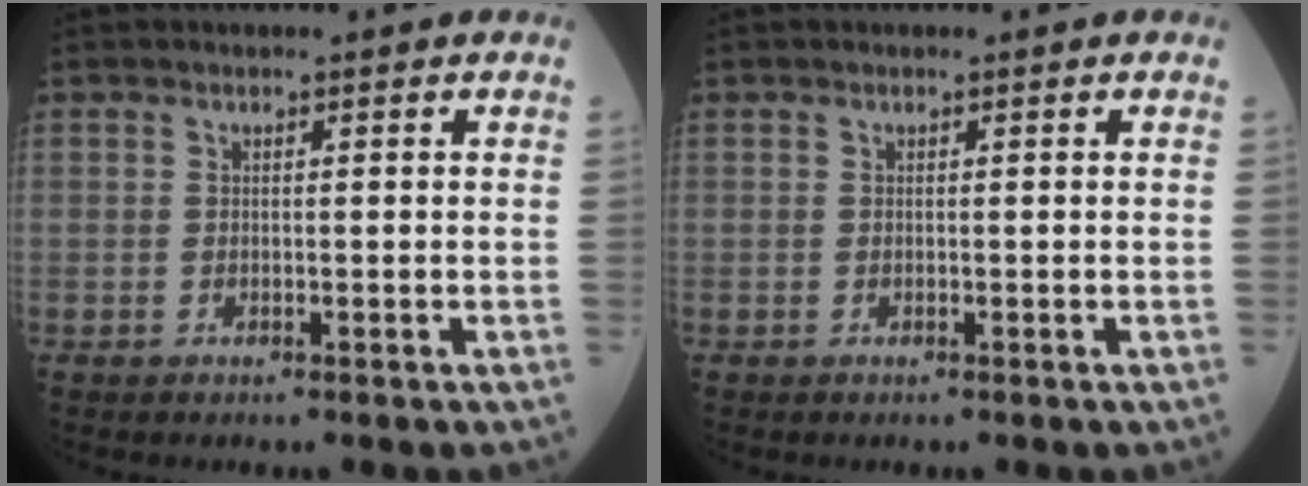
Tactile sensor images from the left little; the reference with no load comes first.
{"total": 0.0}